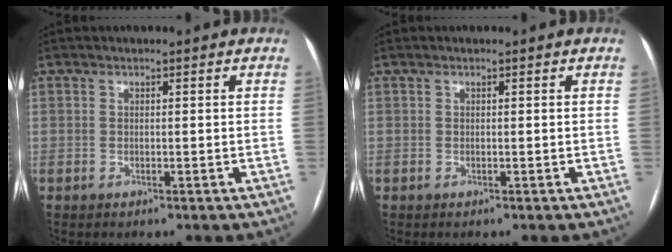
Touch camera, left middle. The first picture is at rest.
{"total": 0.0}